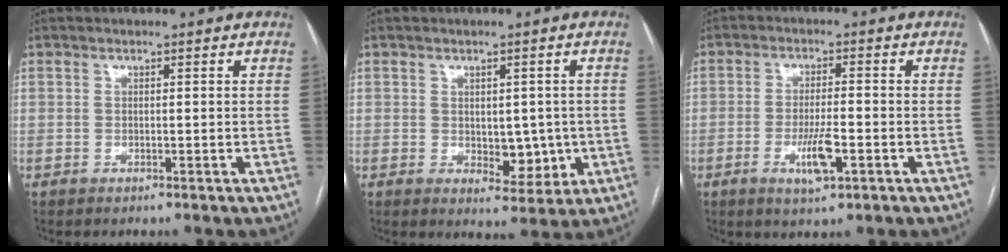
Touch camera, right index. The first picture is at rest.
{"total": 5.7, "force": [-0.4, 3.2, 4.6], "torque": [-0.053, -0.001, 0.007]}
{"total": 5.8, "force": [-2.2, 1.1, 5.2], "torque": [-0.098, -0.007, -0.035]}